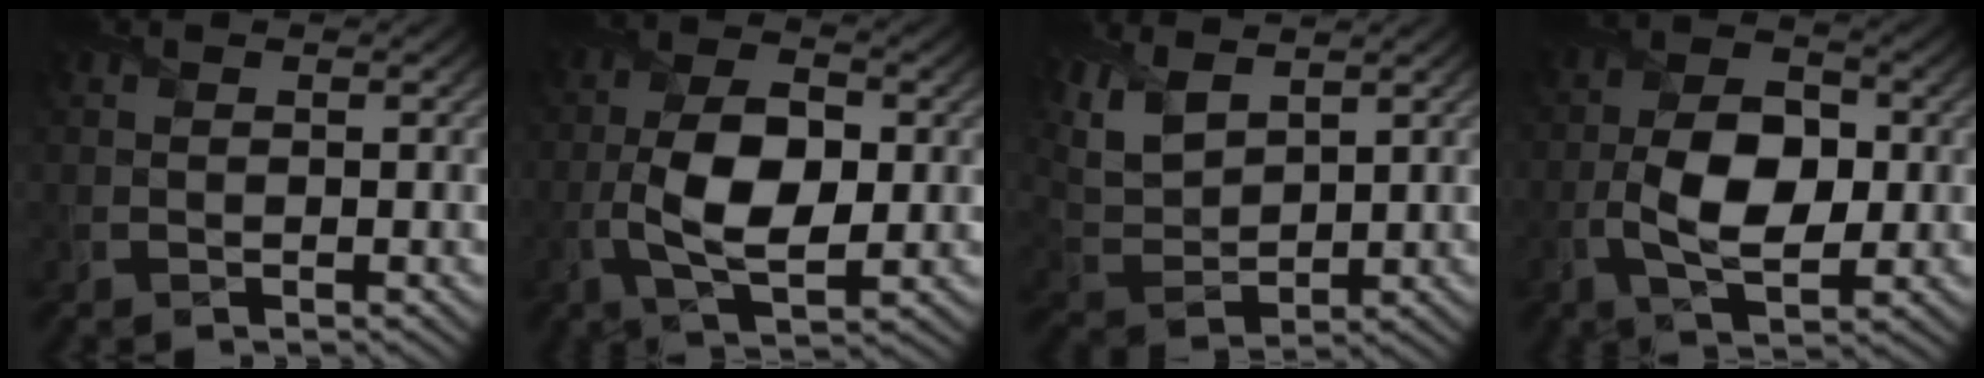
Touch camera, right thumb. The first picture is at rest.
{"total": 9.4, "force": [-1.4, 4.6, 8.1], "torque": [-0.164, -0.002, -0.026]}
{"total": 7.0, "force": [4.4, 3.1, 4.4], "torque": [-0.117, 0.004, 0.093]}
{"total": 8.5, "force": [-1.4, 4.6, 7.1], "torque": [-0.138, 0.000, -0.031]}